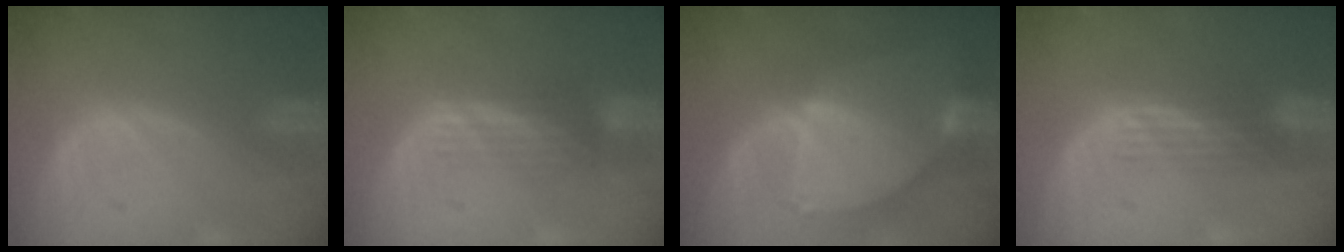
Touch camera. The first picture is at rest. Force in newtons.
{"total": 3.5, "press": 2.9, "slide": 1.9}
{"total": 8.6, "press": 7.4, "slide": 4.3}
{"total": 3.0, "press": 2.7, "slide": 1.3}